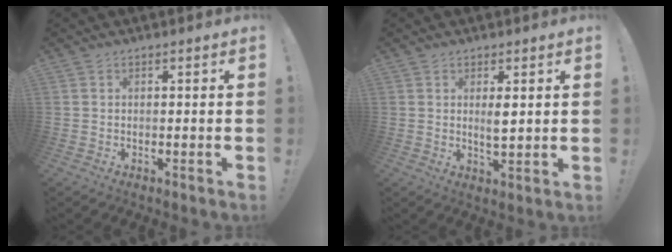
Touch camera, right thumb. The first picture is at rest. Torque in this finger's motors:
{"motor_torque": [-0.14, 0.48, 0.05, -0.05, 0.07]}